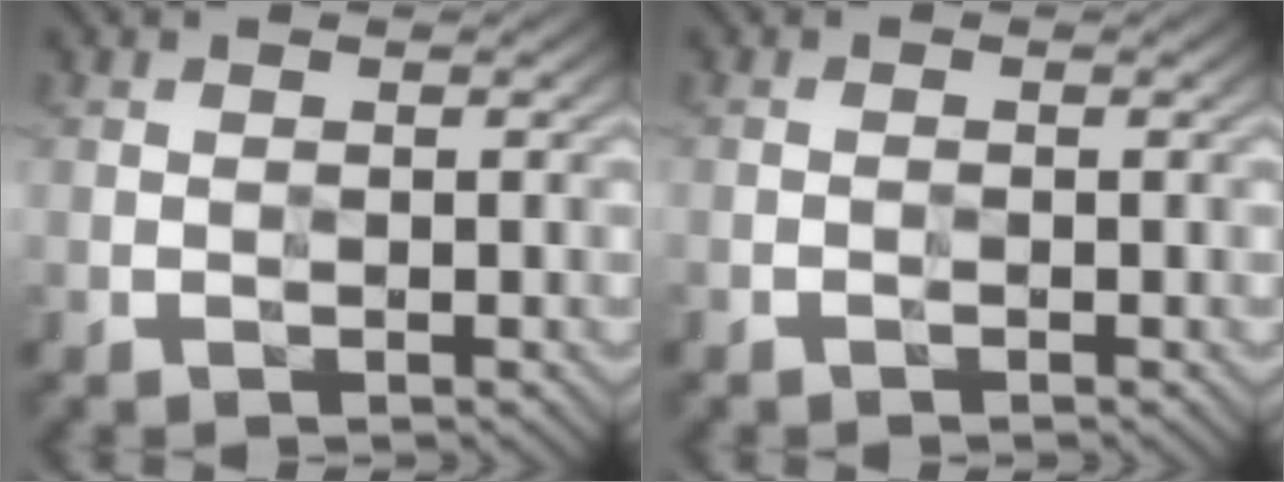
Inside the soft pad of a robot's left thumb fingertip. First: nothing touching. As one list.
[{"total": 0.5, "force": [-0.5, 0.1, 0.1], "torque": [-0.002, -0.001, -0.009]}]